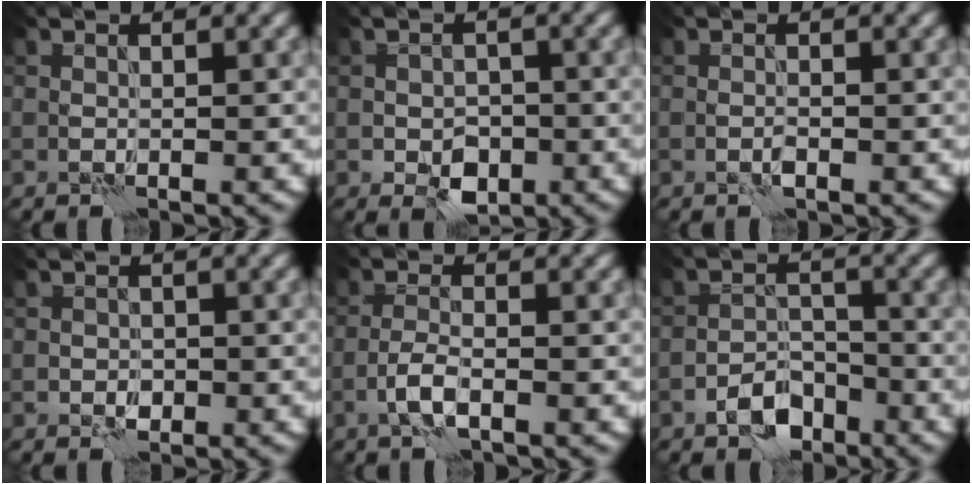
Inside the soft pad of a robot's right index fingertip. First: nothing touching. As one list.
[{"total": 3.3, "force": [-1.2, 2.3, 2.1], "torque": [-0.028, -0.005, -0.022]}, {"total": 0.8, "force": [-0.4, 0.2, 0.6], "torque": [-0.014, 0.001, -0.009]}, {"total": 1.4, "force": [-0.4, 1.2, 0.7], "torque": [-0.009, -0.002, -0.009]}, {"total": 2.4, "force": [-1.2, 0.6, 2.0], "torque": [-0.045, 0.004, -0.029]}, {"total": 4.0, "force": [-2.6, 2.1, 2.0], "torque": [-0.028, 0.004, -0.052]}]